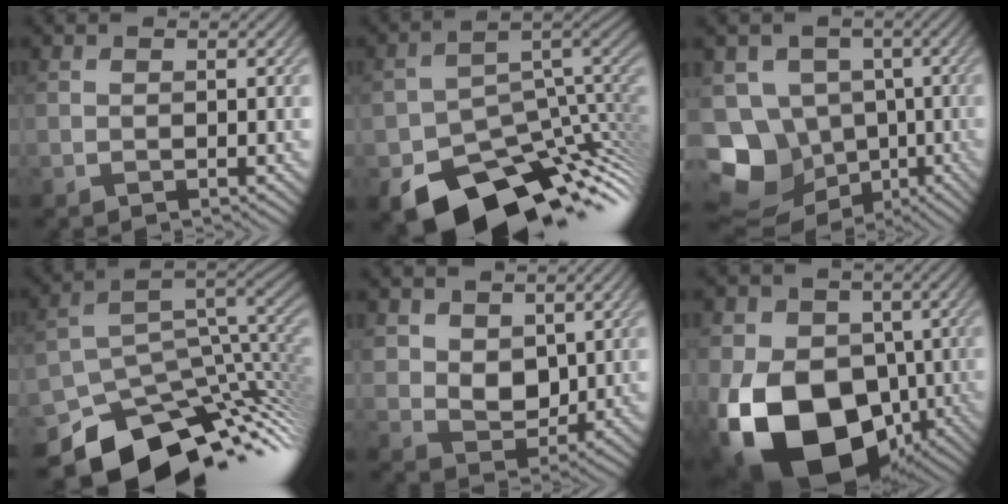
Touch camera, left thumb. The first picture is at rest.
{"total": 15.3, "force": [-8.1, 9.6, 8.8], "torque": [-0.145, -0.058, -0.103]}
{"total": 16.6, "force": [-6.1, 13.8, 6.9], "torque": [-0.182, -0.019, -0.105]}
{"total": 13.3, "force": [-6.5, 8.4, 8.0], "torque": [-0.152, -0.044, -0.090]}
{"total": 5.3, "force": [2.4, 3.8, 2.9], "torque": [-0.073, -0.010, 0.040]}
{"total": 19.8, "force": [-6.0, 14.1, 12.5], "torque": [-0.246, -0.022, -0.103]}